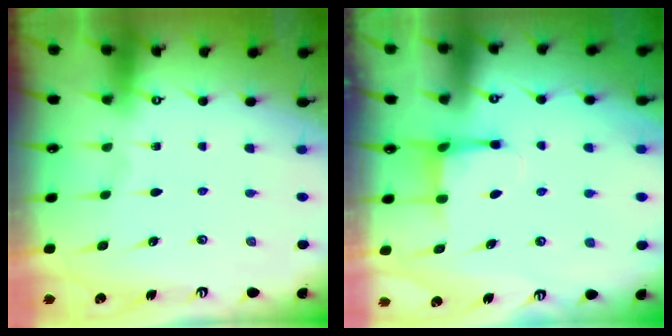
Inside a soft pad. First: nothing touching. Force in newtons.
{"total": 4.1, "press": 4.1, "slide": 0.5}